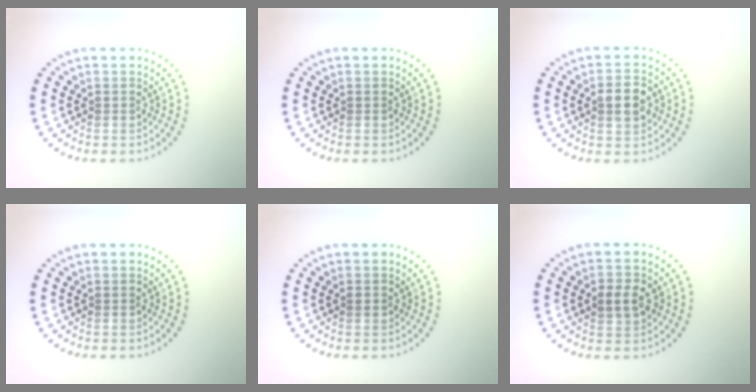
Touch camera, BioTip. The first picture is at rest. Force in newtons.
{"total": 0.0}
{"total": 3.6, "press": 3.6, "slide": 0.2}
{"total": 0.0}
{"total": 0.6, "press": 0.6, "slide": 0.1}
{"total": 2.6, "press": 2.6, "slide": 0.2}